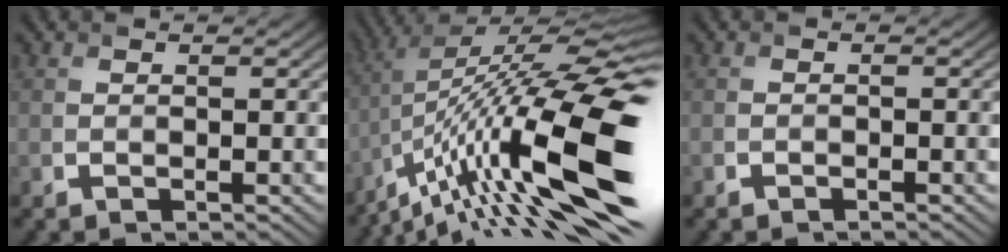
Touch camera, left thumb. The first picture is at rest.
{"total": 19.8, "force": [-6.1, 4.5, 18.3], "torque": [-0.315, 0.018, -0.118]}
{"total": 0.7, "force": [-0.7, 0.1, -0.1], "torque": [0.004, -0.001, -0.011]}